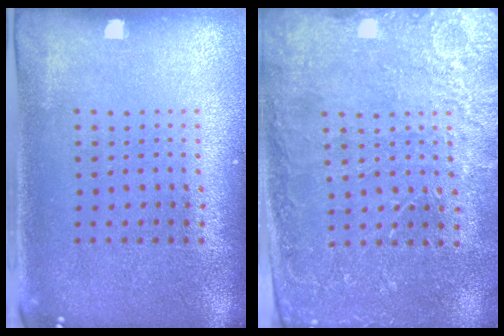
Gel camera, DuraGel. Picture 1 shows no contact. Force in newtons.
{"total": 2.8, "press": 2.8, "slide": 0.2}